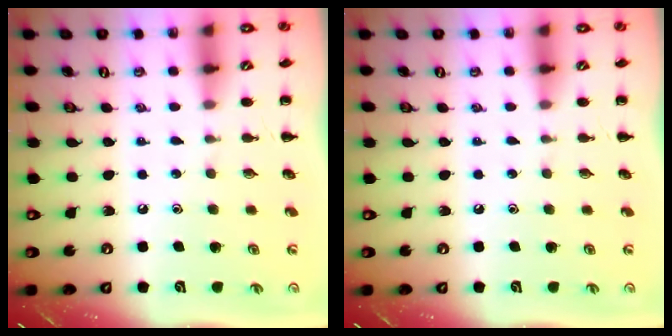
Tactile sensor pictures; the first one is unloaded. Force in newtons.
{"total": 0.0}